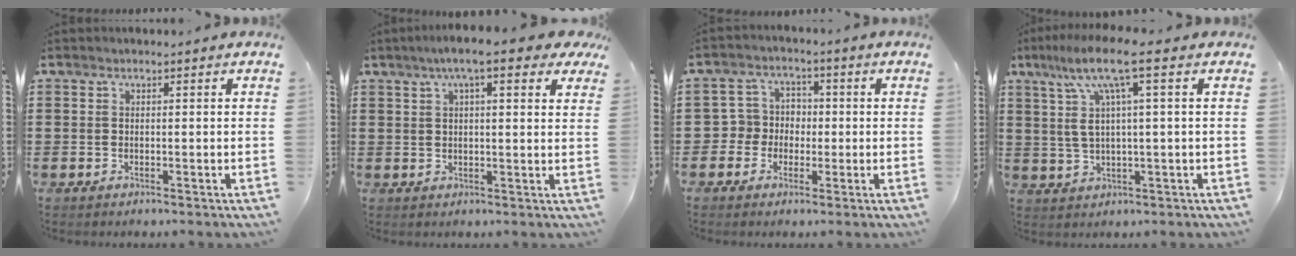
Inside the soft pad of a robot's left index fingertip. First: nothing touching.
{"total": 7.0, "force": [4.3, 1.1, 5.4], "torque": [-0.099, 0.005, 0.070]}
{"total": 4.4, "force": [-1.2, 4.2, 0.8], "torque": [-0.034, 0.013, -0.028]}
{"total": 9.0, "force": [2.9, 0.9, 8.5], "torque": [-0.199, -0.002, 0.036]}